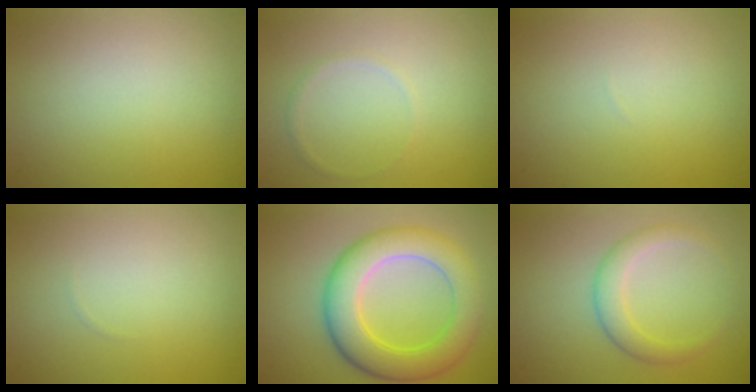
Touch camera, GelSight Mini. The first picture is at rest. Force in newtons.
{"total": 0.7, "press": 0.7, "slide": 0.0}
{"total": 0.0}
{"total": 0.0}
{"total": 7.5, "press": 7.4, "slide": 0.5}
{"total": 2.6, "press": 2.6, "slide": 0.1}